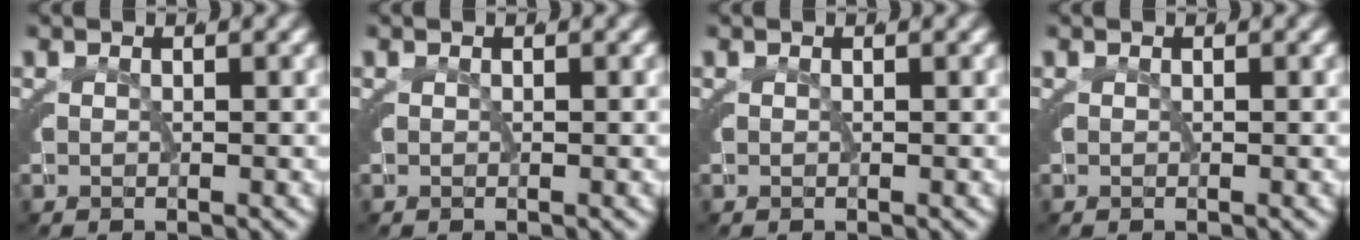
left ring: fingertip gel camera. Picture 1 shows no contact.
{"total": 0.0}
{"total": 0.0}
{"total": 0.0}